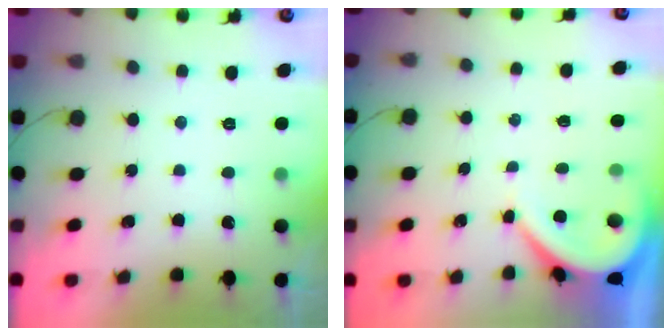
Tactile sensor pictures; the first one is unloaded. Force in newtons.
{"total": 3.7, "press": 3.7, "slide": 0.3}